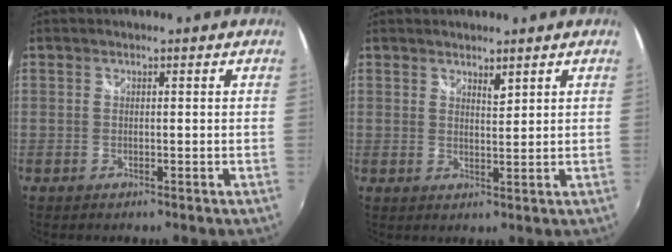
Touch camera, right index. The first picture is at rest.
{"total": 1.9, "force": [1.6, 0.4, 1.0], "torque": [-0.015, -0.001, 0.027]}